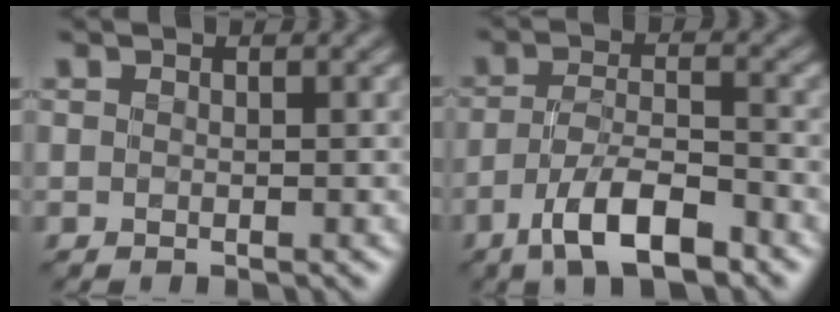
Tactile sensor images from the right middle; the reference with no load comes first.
{"total": 6.4, "force": [-4.1, 1.8, 4.5], "torque": [-0.083, 0.004, -0.076]}